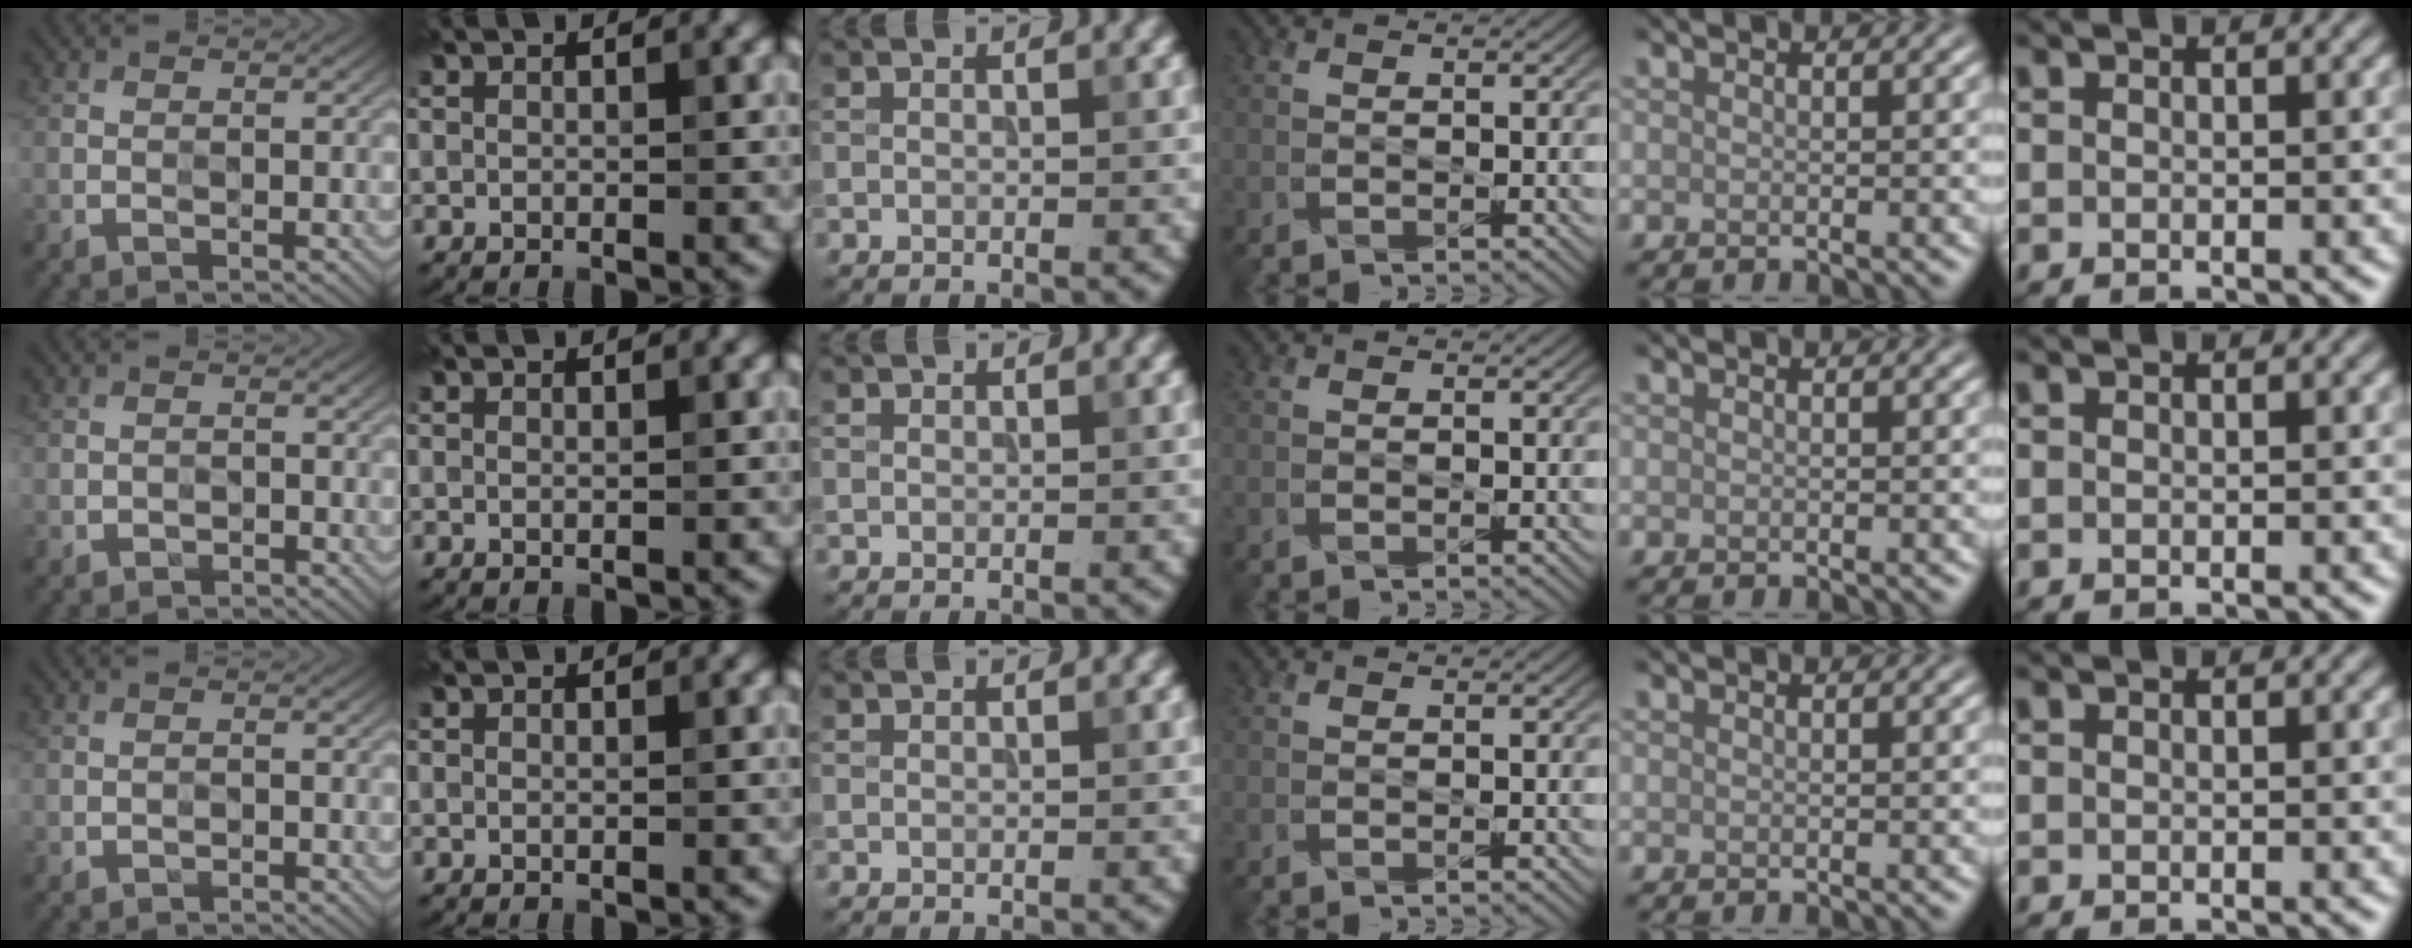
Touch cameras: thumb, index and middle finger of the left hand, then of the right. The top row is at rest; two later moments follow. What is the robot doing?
{"motion": "press", "object": "stopwatch"}